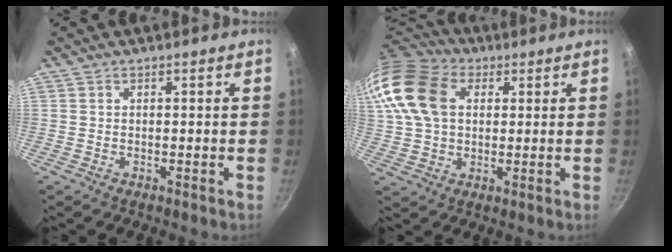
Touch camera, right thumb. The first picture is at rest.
{"total": 19.8, "force": [5.1, 14.2, 12.8], "torque": [-0.273, 0.020, 0.085]}